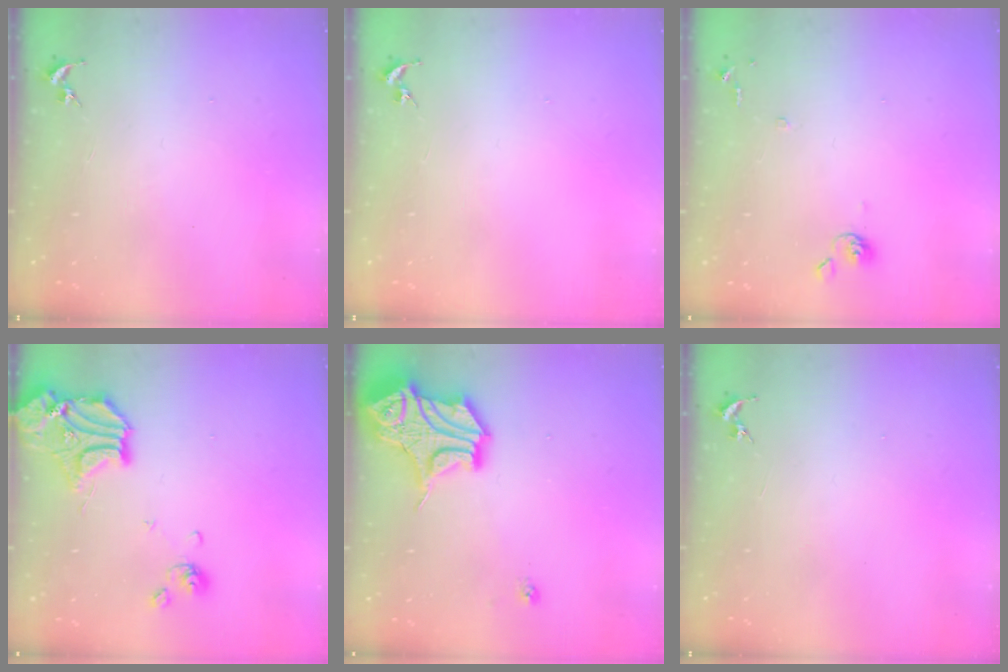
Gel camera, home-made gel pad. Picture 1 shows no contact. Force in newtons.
{"total": 0.0}
{"total": 6.6, "press": 6.6, "slide": 0.6}
{"total": 16.0, "press": 15.8, "slide": 2.5}
{"total": 17.8, "press": 17.7, "slide": 2.0}
{"total": 0.0}